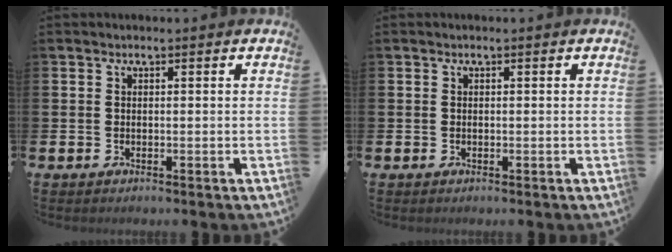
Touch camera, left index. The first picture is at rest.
{"total": 0.0}